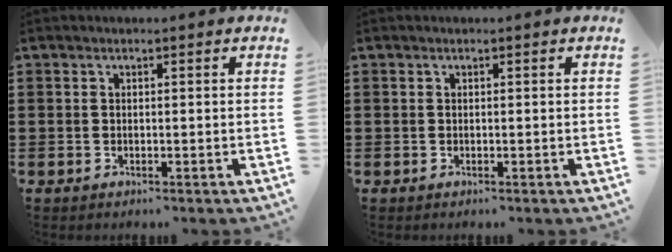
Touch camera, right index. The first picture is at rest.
{"total": 0.0}